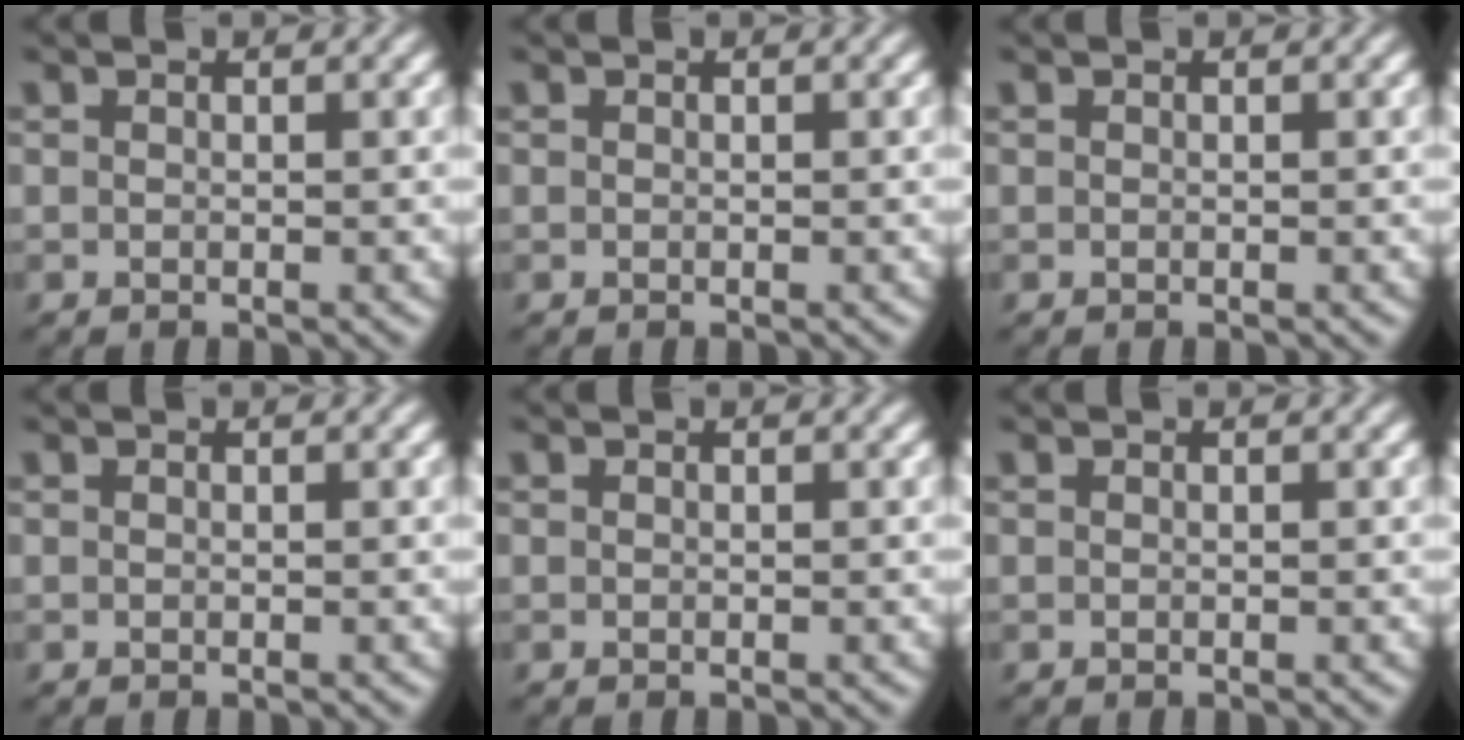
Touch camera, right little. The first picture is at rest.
{"total": 0.0}
{"total": 0.0}
{"total": 0.0}
{"total": 0.0}
{"total": 0.0}